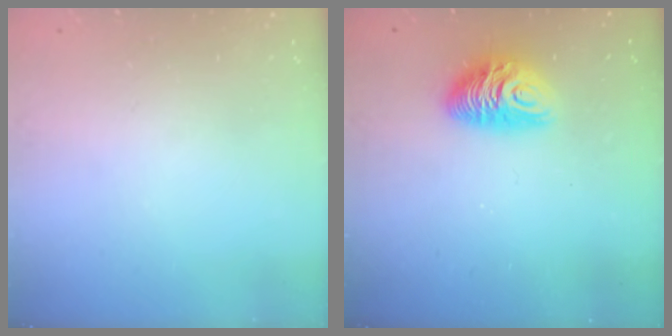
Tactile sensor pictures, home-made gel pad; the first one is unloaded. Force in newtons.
{"total": 9.8, "press": 9.8, "slide": 0.7}